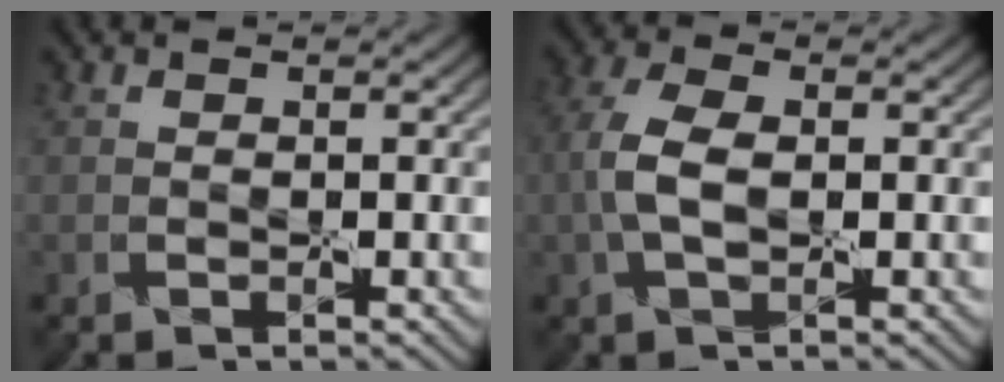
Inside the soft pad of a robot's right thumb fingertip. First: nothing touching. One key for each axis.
{"total": 4.3, "fx": -0.5, "fy": 2.1, "fz": 3.7, "tx": -0.094, "ty": 0.013, "tz": -0.014}